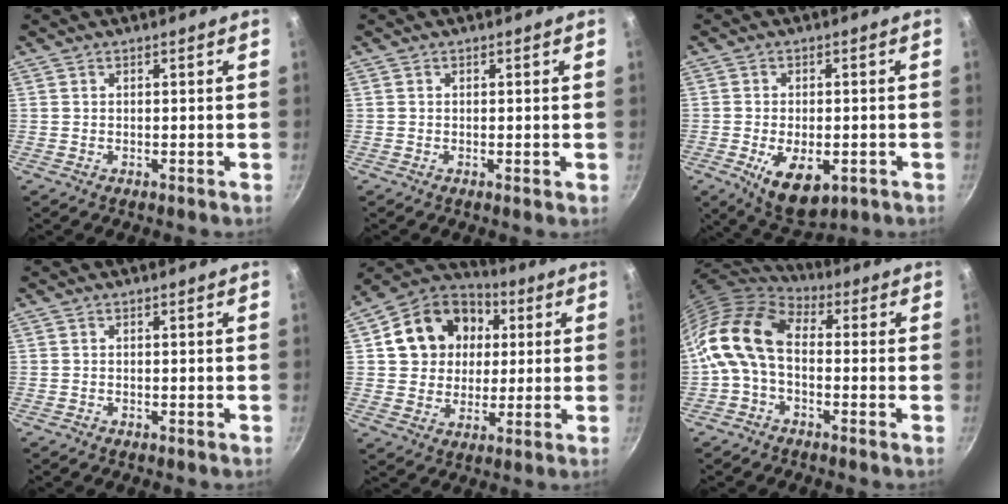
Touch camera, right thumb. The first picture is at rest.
{"total": 0.5, "force": [-0.1, 0.1, 0.5], "torque": [-0.008, -0.001, -0.002]}
{"total": 9.9, "force": [-3.2, 5.3, 7.8], "torque": [-0.110, -0.001, -0.037]}
{"total": 0.0}
{"total": 16.3, "force": [3.7, 13.7, 8.0], "torque": [-0.115, 0.021, 0.055]}
{"total": 14.4, "force": [-0.7, 9.1, 11.1], "torque": [-0.214, 0.027, -0.032]}